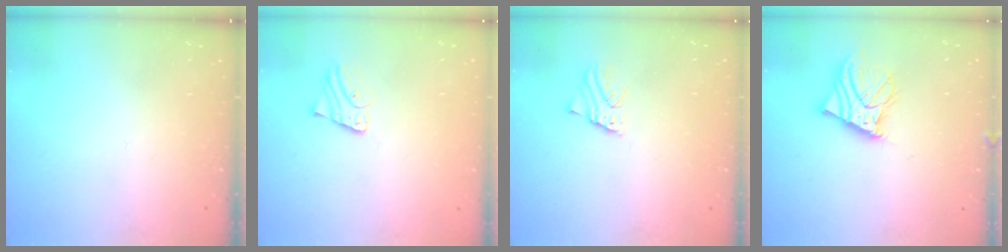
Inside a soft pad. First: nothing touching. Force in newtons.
{"total": 1.9, "press": 1.9, "slide": 0.2}
{"total": 1.8, "press": 1.8, "slide": 0.1}
{"total": 10.4, "press": 10.3, "slide": 1.7}